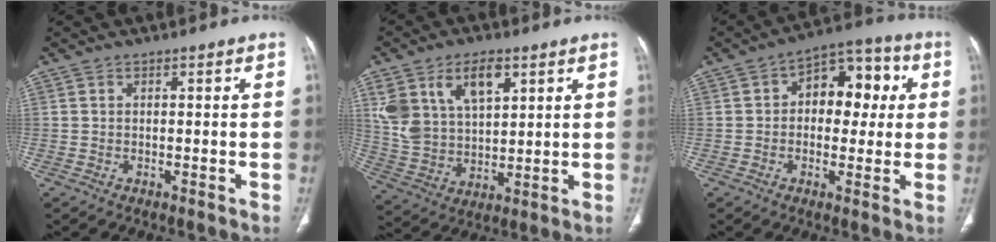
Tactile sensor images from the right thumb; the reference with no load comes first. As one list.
[{"total": 13.7, "force": [6.3, 7.9, 9.3], "torque": [-0.163, -0.016, 0.135]}, {"total": 12.2, "force": [1.9, 8.0, 9.0], "torque": [-0.074, 0.027, 0.020]}]